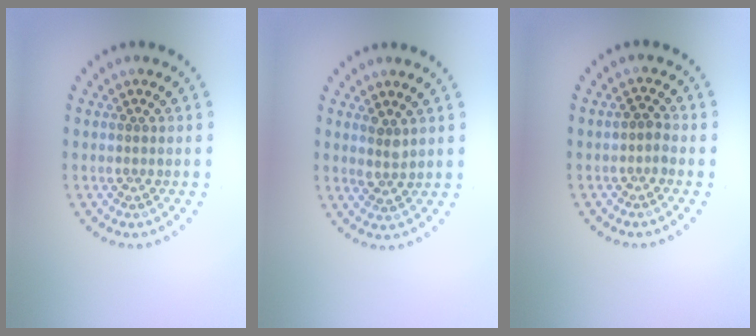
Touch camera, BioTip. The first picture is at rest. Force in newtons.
{"total": 1.5, "press": 1.2, "slide": 0.9}
{"total": 1.2, "press": 1.0, "slide": 0.6}